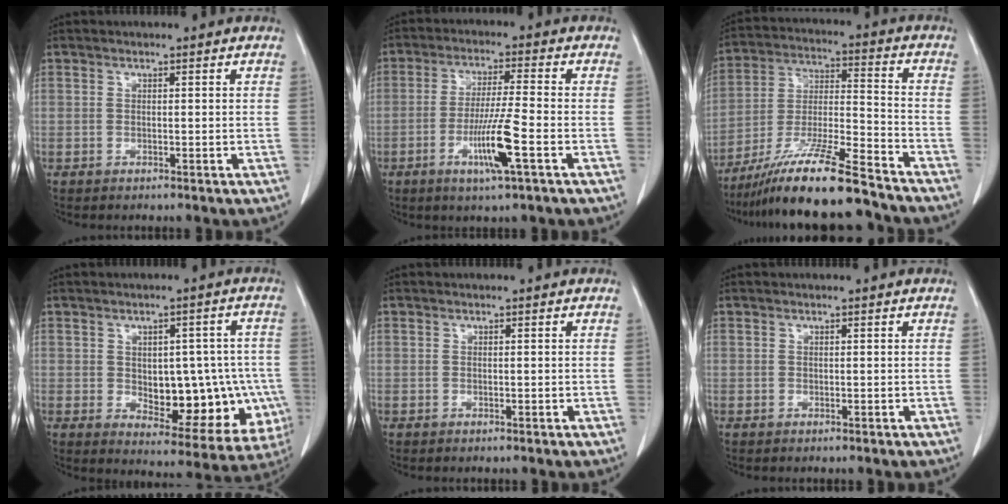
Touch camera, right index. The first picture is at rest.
{"total": 8.6, "force": [-3.2, -0.4, 7.9], "torque": [-0.150, -0.015, -0.062]}
{"total": 16.7, "force": [-13.6, 0.2, 9.7], "torque": [-0.195, -0.025, -0.243]}
{"total": 15.1, "force": [-2.0, 8.1, 12.6], "torque": [-0.149, 0.016, -0.003]}
{"total": 0.0}
{"total": 0.0}